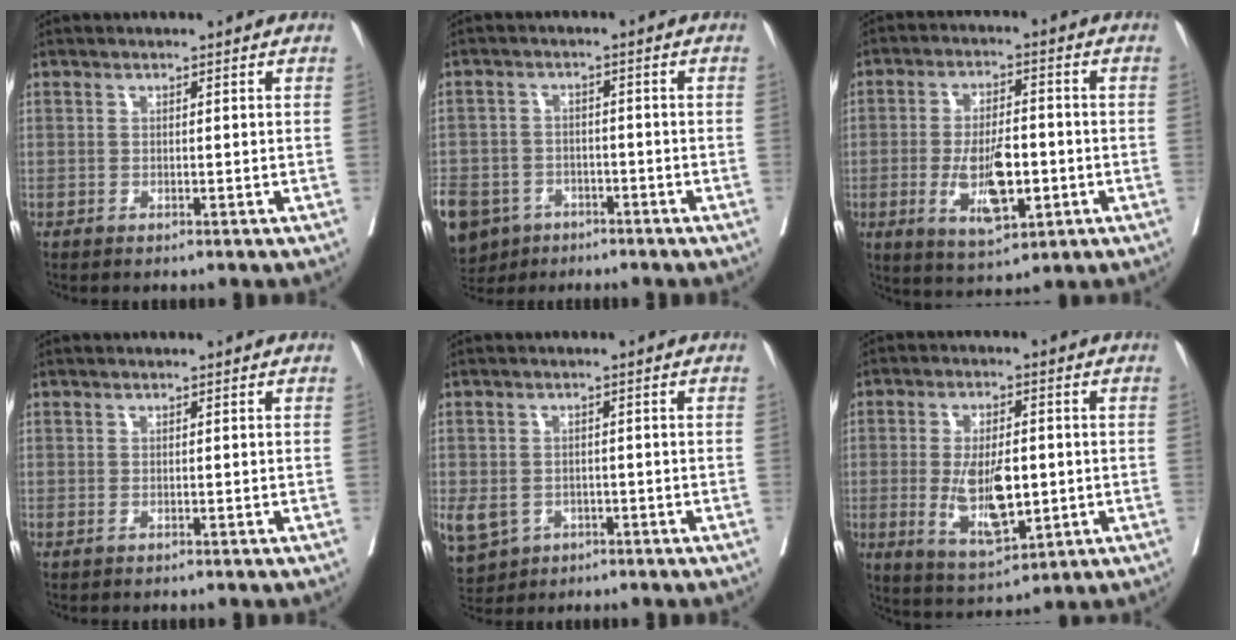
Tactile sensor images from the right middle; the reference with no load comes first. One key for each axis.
{"total": 12.9, "fx": -8.2, "fy": 9.0, "fz": 4.3, "tx": -0.145, "ty": -0.012, "tz": -0.126}
{"total": 9.7, "fx": -2.3, "fy": 3.5, "fz": 8.7, "tx": -0.163, "ty": -0.008, "tz": -0.030}
{"total": 0.0}
{"total": 13.5, "fx": -5.0, "fy": 11.4, "fz": 5.2, "tx": -0.189, "ty": -0.006, "tz": -0.067}
{"total": 10.4, "fx": -1.2, "fy": 4.0, "fz": 9.6, "tx": -0.183, "ty": -0.015, "tz": -0.009}